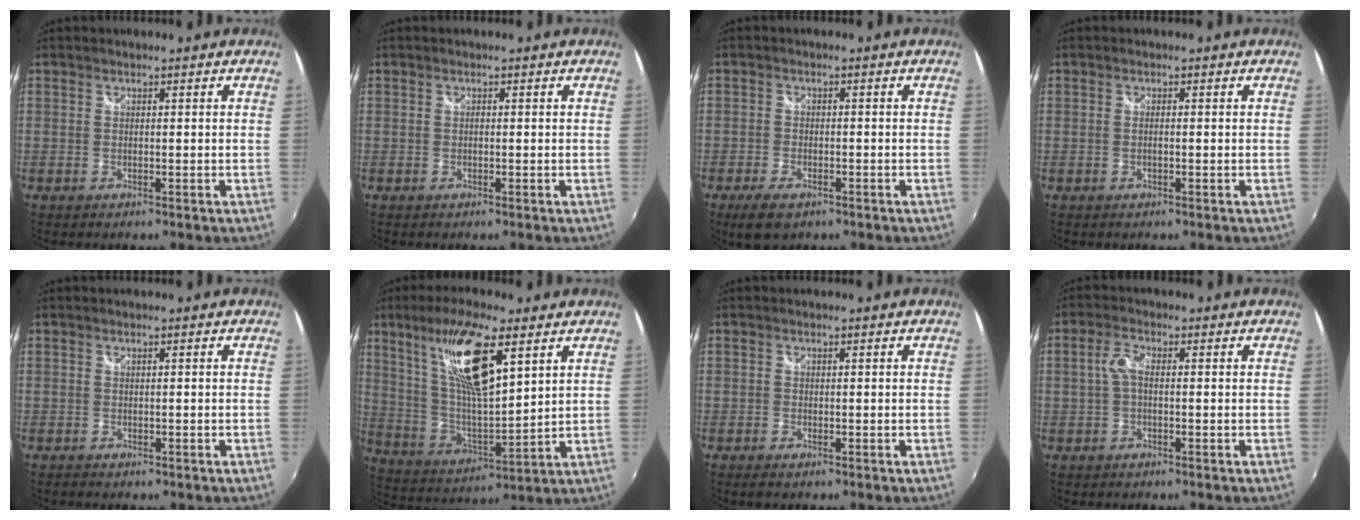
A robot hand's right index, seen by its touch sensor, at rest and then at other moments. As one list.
[{"total": 0.0}, {"total": 5.9, "force": [-3.9, 2.7, 3.5], "torque": [-0.088, -0.018, -0.067]}, {"total": 0.8, "force": [-0.2, 0.0, 0.7], "torque": [-0.015, 0.000, -0.006]}, {"total": 1.3, "force": [-1.0, 0.7, 0.4], "torque": [-0.012, -0.004, -0.013]}, {"total": 16.9, "force": [8.8, 4.2, 13.8], "torque": [-0.255, 0.008, 0.177]}, {"total": 1.3, "force": [-1.0, 0.6, 0.6], "torque": [-0.013, -0.008, -0.021]}, {"total": 3.0, "force": [-0.2, 1.2, 2.7], "torque": [-0.058, 0.007, -0.002]}]